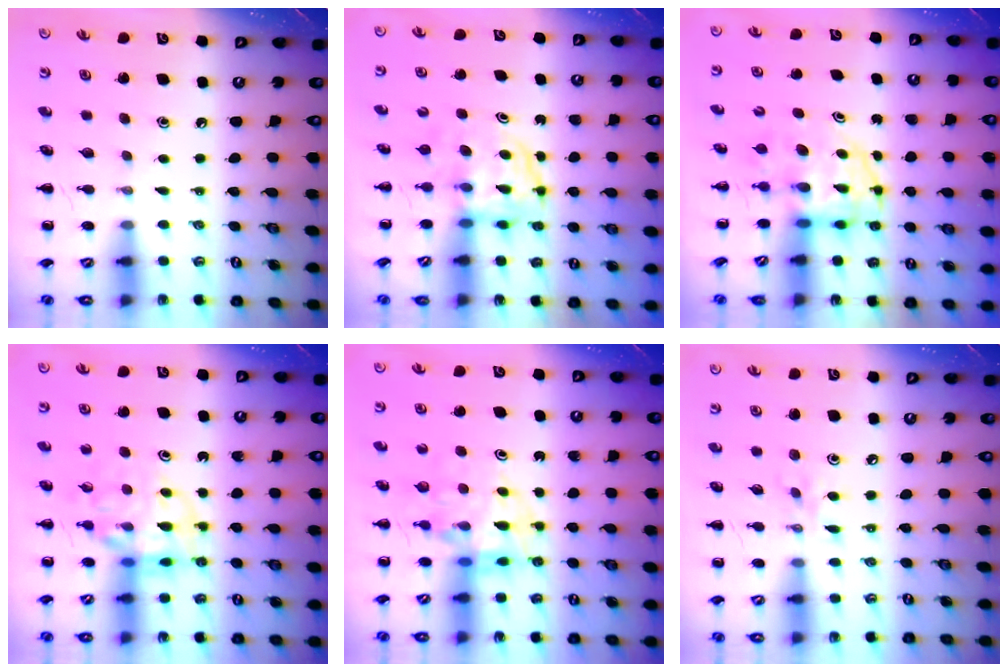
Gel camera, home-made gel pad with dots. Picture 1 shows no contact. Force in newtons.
{"total": 3.8, "press": 3.8, "slide": 0.3}
{"total": 3.7, "press": 3.7, "slide": 0.5}
{"total": 12.3, "press": 12.0, "slide": 2.7}
{"total": 10.2, "press": 9.8, "slide": 3.0}
{"total": 6.5, "press": 6.2, "slide": 1.9}